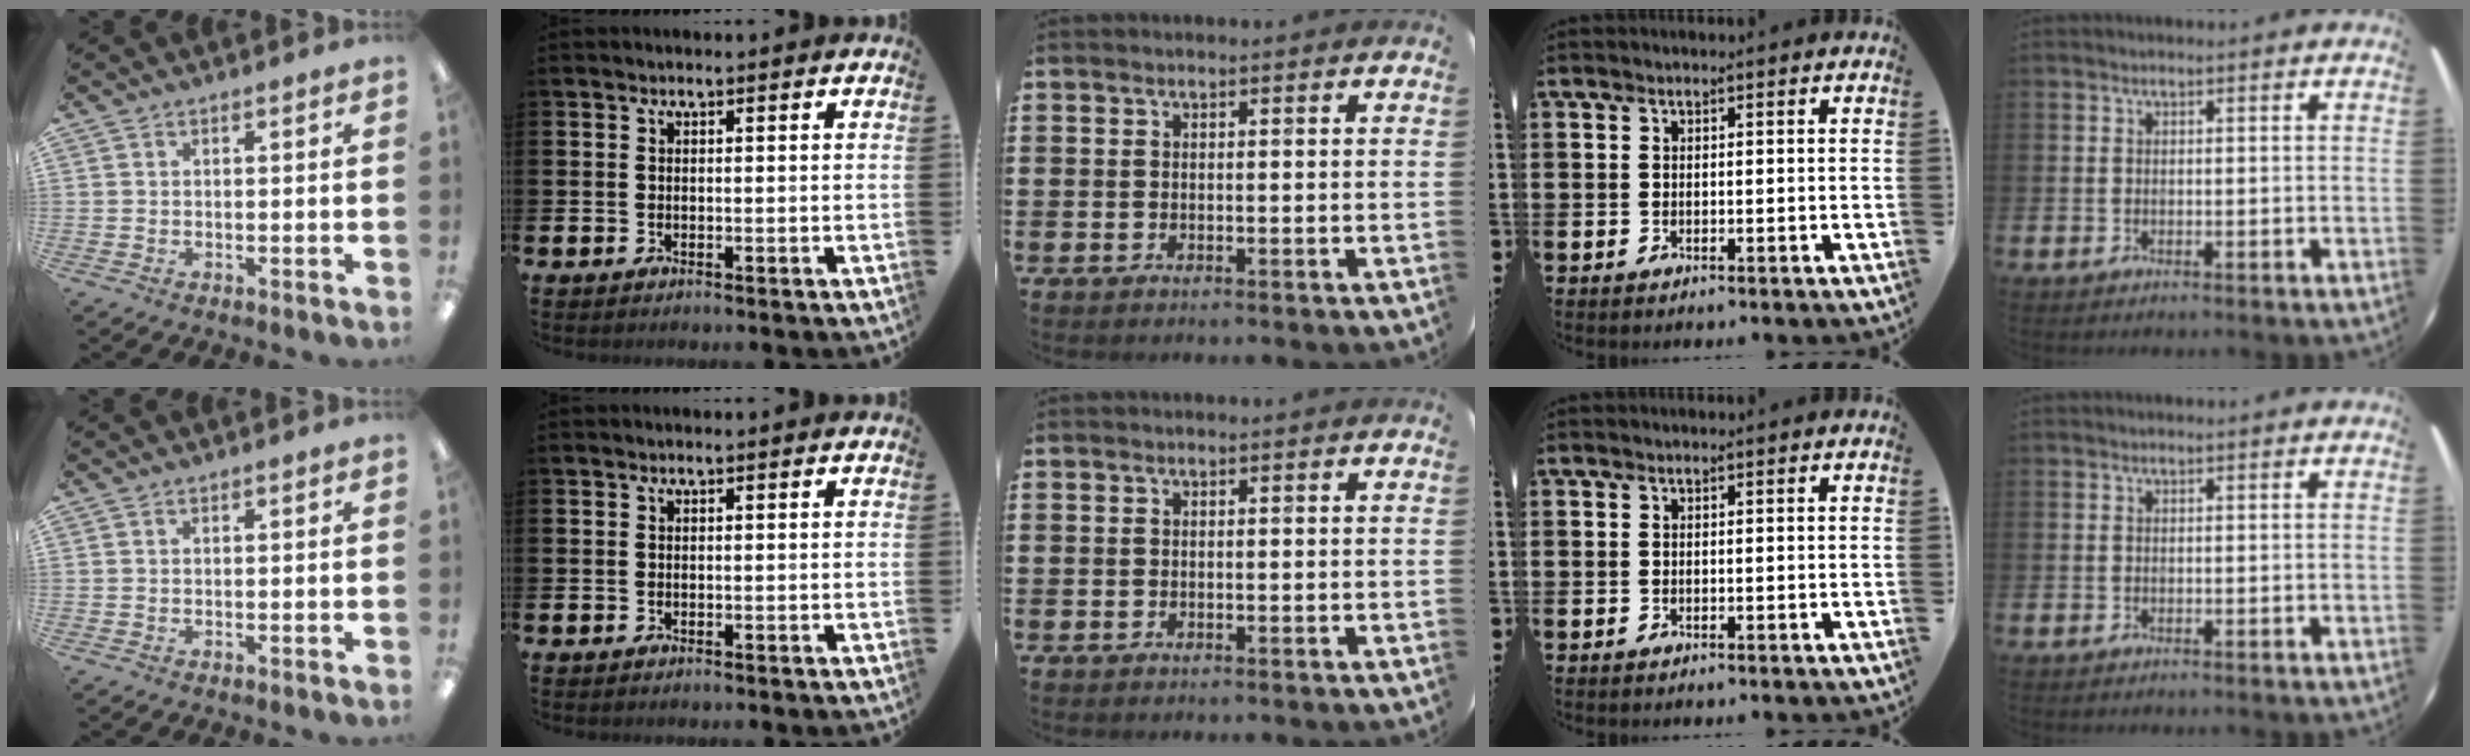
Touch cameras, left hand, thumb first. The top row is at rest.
{}